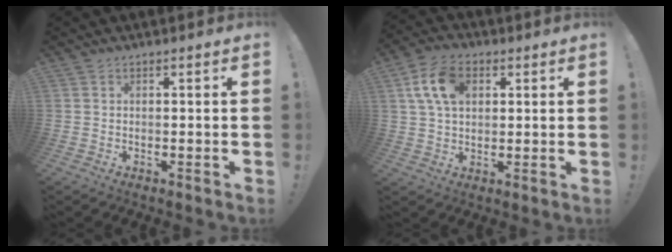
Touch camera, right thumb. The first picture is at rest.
{"total": 11.9, "force": [3.7, 7.7, 8.2], "torque": [-0.148, 0.007, 0.069]}